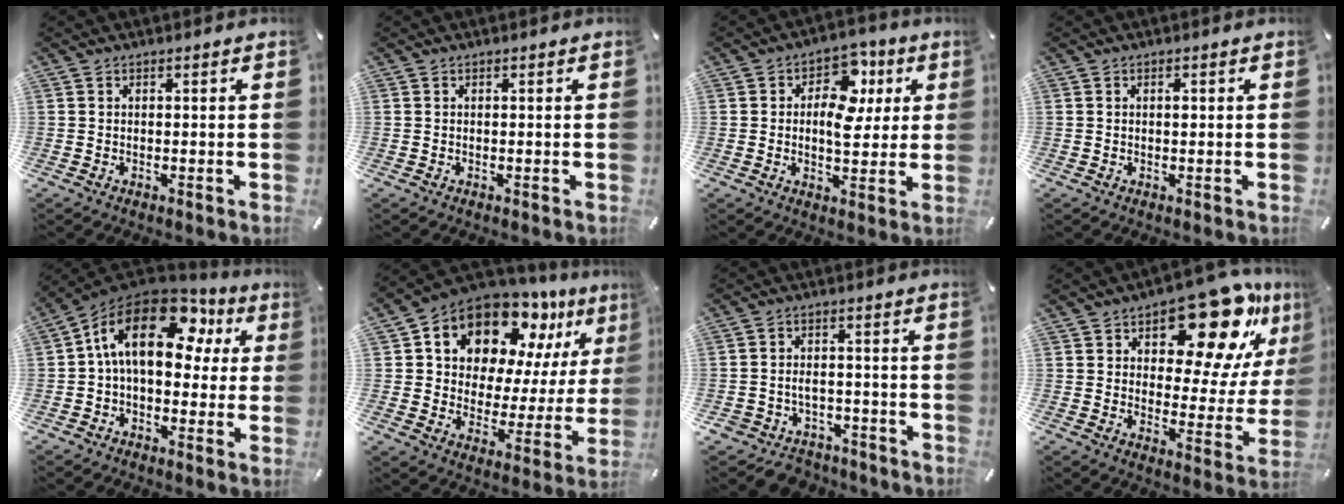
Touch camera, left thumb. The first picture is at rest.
{"total": 0.0}
{"total": 11.4, "force": [2.6, 7.8, 7.8], "torque": [-0.103, -0.005, 0.043]}
{"total": 0.8, "force": [0.2, 0.3, 0.7], "torque": [-0.014, 0.000, 0.002]}
{"total": 18.7, "force": [5.5, 10.9, 14.2], "torque": [-0.253, -0.012, 0.090]}
{"total": 14.0, "force": [11.1, 7.5, 4.0], "torque": [-0.090, -0.098, 0.200]}
{"total": 4.7, "force": [-2.9, 3.6, 1.0], "torque": [-0.025, 0.010, -0.056]}
{"total": 19.4, "force": [13.8, 8.0, 11.0], "torque": [-0.153, -0.105, 0.231]}